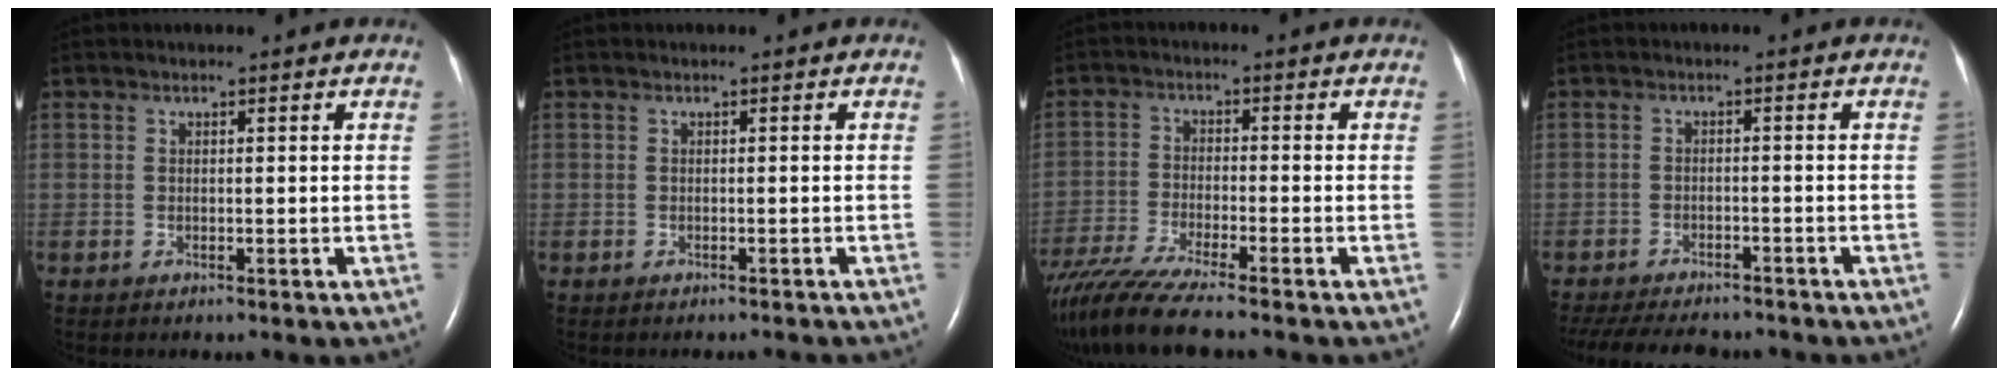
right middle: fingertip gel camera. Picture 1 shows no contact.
{"total": 2.1, "force": [-2.0, 0.3, 0.5], "torque": [-0.011, -0.004, -0.023]}
{"total": 11.1, "force": [-9.4, -0.5, 5.8], "torque": [-0.102, -0.034, -0.164]}
{"total": 13.4, "force": [-11.6, 3.8, 5.4], "torque": [-0.118, -0.013, -0.161]}